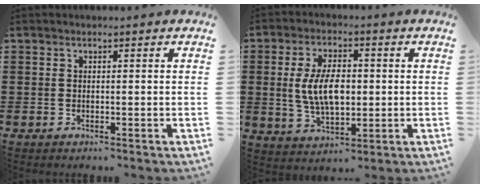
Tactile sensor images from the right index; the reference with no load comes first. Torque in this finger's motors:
{"motor_torque": [1.62, -0.52, 0.76, 0.21]}